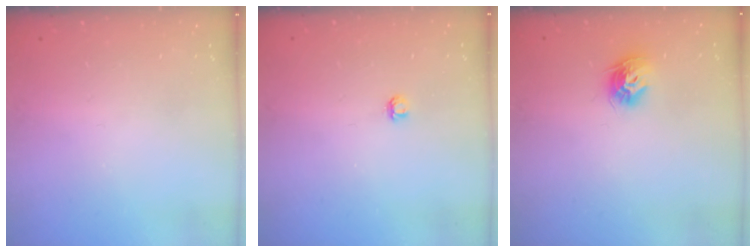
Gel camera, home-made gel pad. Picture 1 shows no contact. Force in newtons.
{"total": 2.8, "press": 2.8, "slide": 0.3}
{"total": 8.7, "press": 8.7, "slide": 0.3}